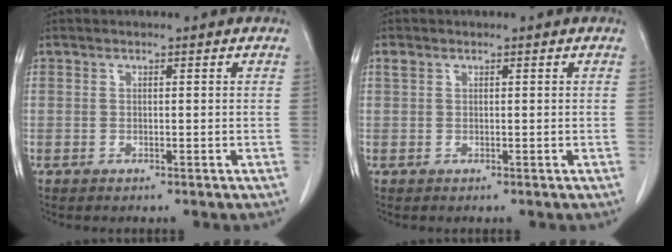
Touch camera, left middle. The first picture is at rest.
{"total": 0.7, "force": [0.5, 0.4, 0.3], "torque": [-0.010, 0.012, 0.012]}